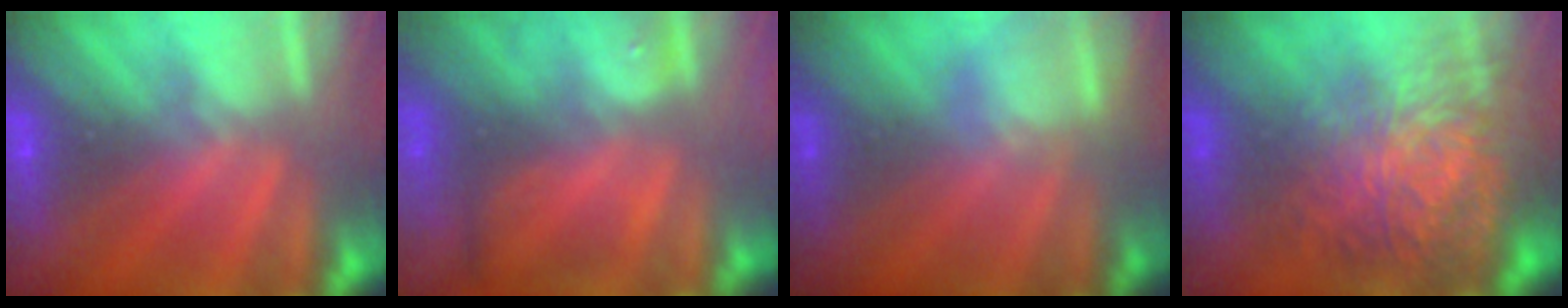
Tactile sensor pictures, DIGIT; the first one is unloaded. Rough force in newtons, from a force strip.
{"total": 6.9}
{"total": 3.5}
{"total": 14.6}